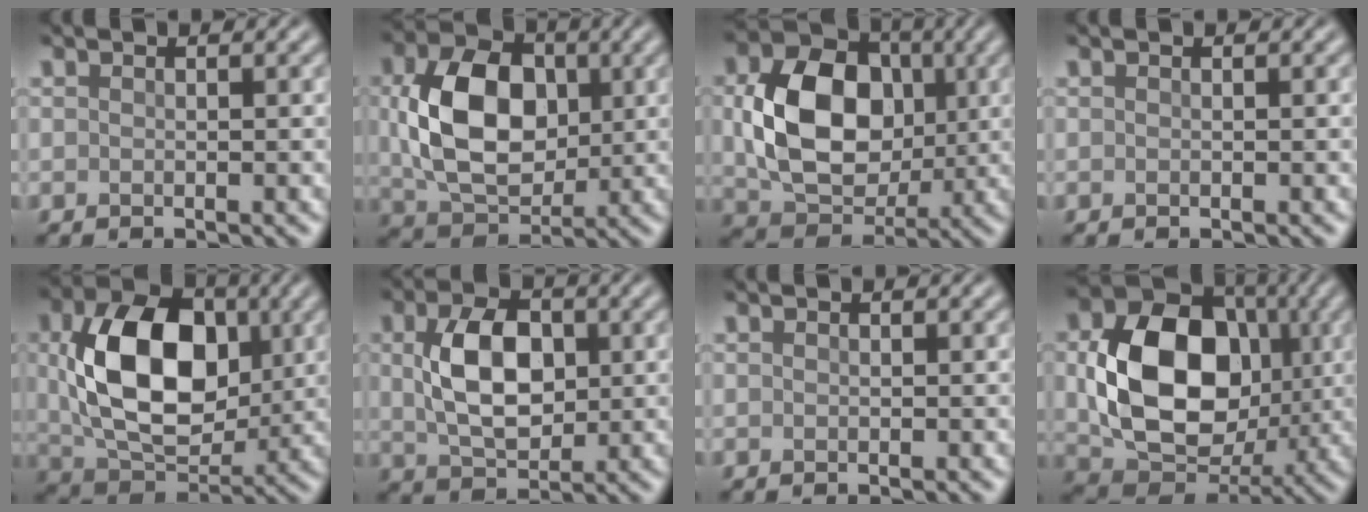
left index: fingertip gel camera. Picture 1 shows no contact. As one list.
[{"total": 9.5, "force": [0.8, 6.6, 6.8], "torque": [-0.140, 0.003, 0.019]}, {"total": 10.1, "force": [0.6, 7.5, 6.8], "torque": [-0.137, 0.000, 0.017]}, {"total": 0.0}, {"total": 11.4, "force": [1.3, 7.5, 8.5], "torque": [-0.164, 0.001, 0.029]}, {"total": 6.9, "force": [0.9, 4.4, 5.3], "torque": [-0.104, 0.000, 0.018]}, {"total": 0.0}, {"total": 12.7, "force": [0.5, 9.4, 8.6], "torque": [-0.157, -0.008, 0.017]}]